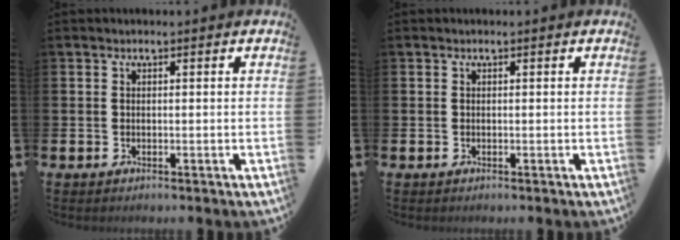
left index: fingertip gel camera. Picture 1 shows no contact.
{"total": 0.0}